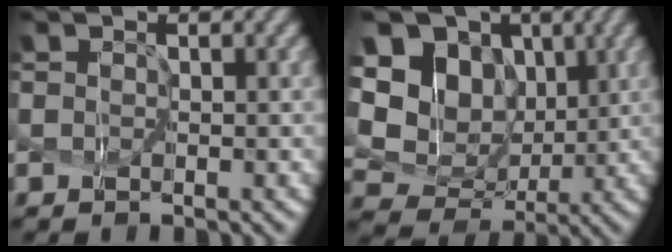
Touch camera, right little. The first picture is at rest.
{"total": 12.8, "force": [3.6, 10.4, 6.5], "torque": [-0.188, 0.020, 0.079]}